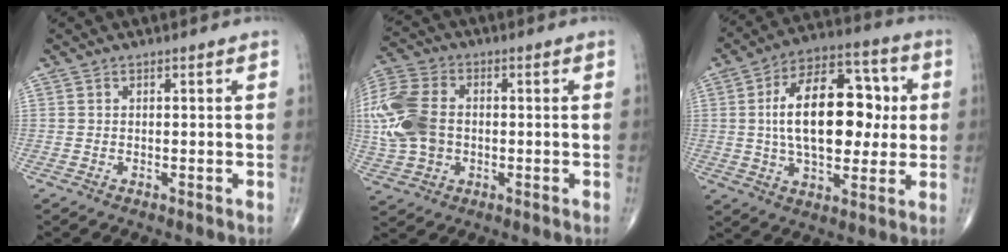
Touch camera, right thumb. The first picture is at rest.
{"total": 17.2, "force": [-0.1, 12.3, 12.0], "torque": [-0.299, 0.009, 0.002]}
{"total": 20.5, "force": [2.0, 11.3, 17.0], "torque": [-0.249, 0.021, 0.030]}